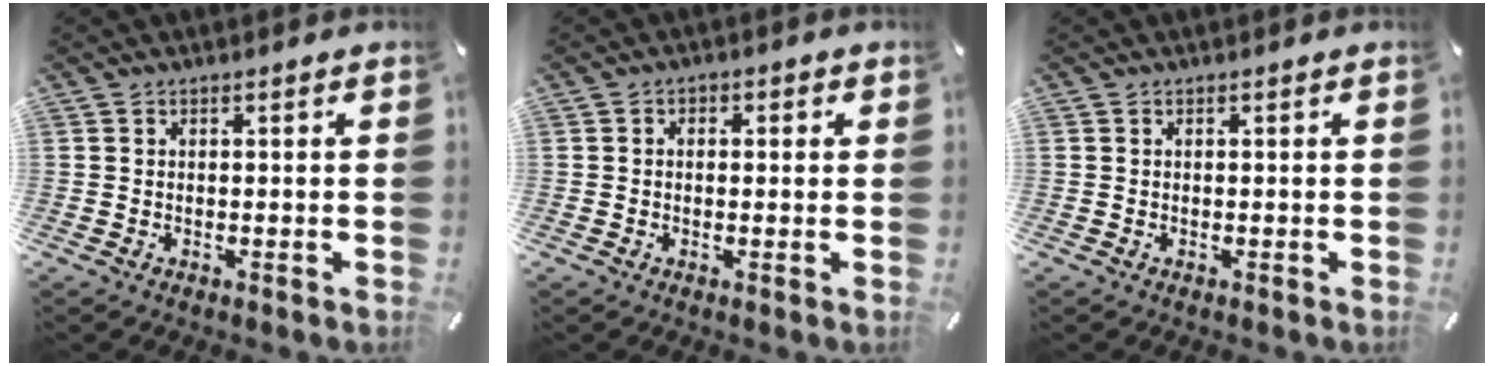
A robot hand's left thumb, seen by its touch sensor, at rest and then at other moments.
{"total": 1.6, "force": [-0.3, 1.2, 0.9], "torque": [-0.017, 0.006, -0.007]}
{"total": 0.0}